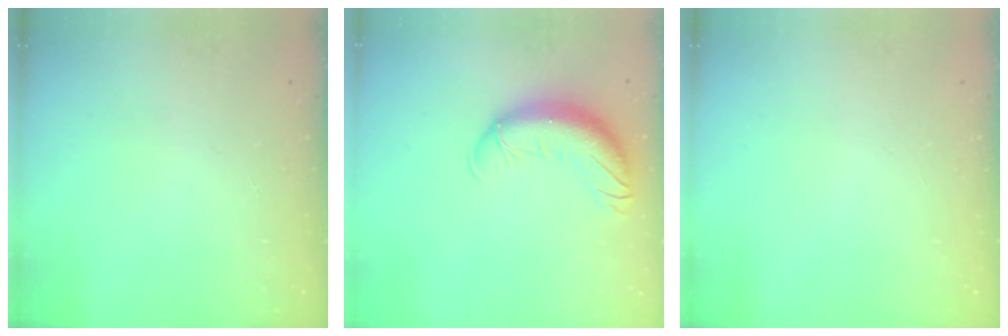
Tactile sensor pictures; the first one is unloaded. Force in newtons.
{"total": 13.6, "press": 13.1, "slide": 3.6}
{"total": 0.0}